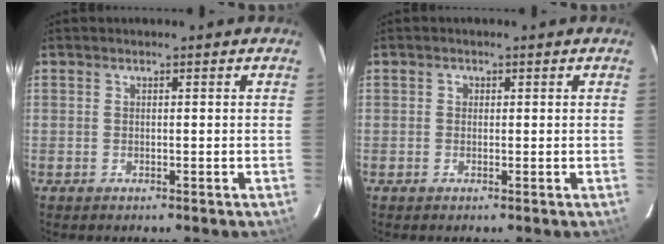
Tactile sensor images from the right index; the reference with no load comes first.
{"total": 1.0, "force": [0.0, 1.0, 0.2], "torque": [0.000, 0.003, -0.003]}